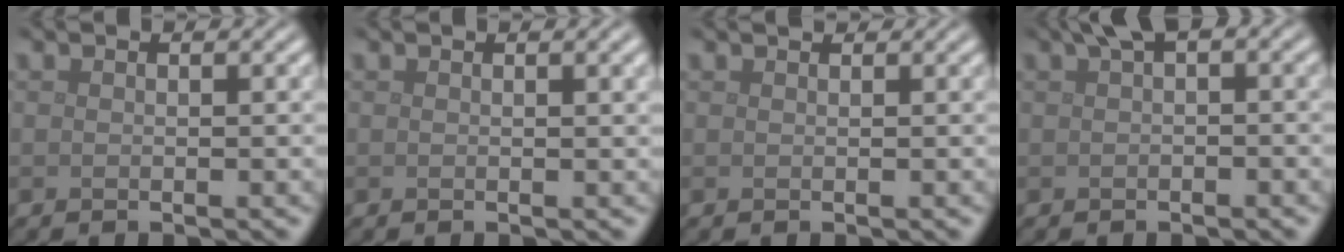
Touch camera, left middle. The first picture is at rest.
{"total": 1.7, "force": [0.6, 0.5, 1.4], "torque": [-0.013, 0.003, 0.007]}
{"total": 0.7, "force": [0.6, 0.1, 0.1], "torque": [-0.010, -0.006, 0.006]}
{"total": 2.4, "force": [0.8, 0.8, 2.2], "torque": [-0.027, 0.009, 0.010]}